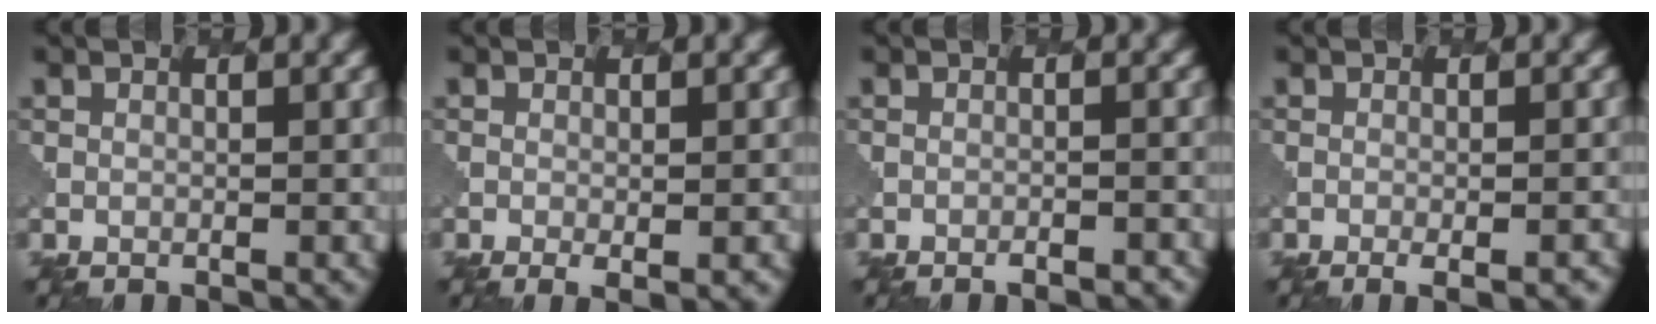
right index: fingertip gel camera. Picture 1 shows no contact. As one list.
[{"total": 2.5, "force": [-0.8, 0.6, 2.2], "torque": [-0.028, -0.006, -0.005]}, {"total": 2.2, "force": [-1.9, 0.7, 1.0], "torque": [0.000, 0.013, -0.027]}, {"total": 3.7, "force": [-1.6, 1.4, 3.1], "torque": [-0.018, 0.010, -0.013]}]